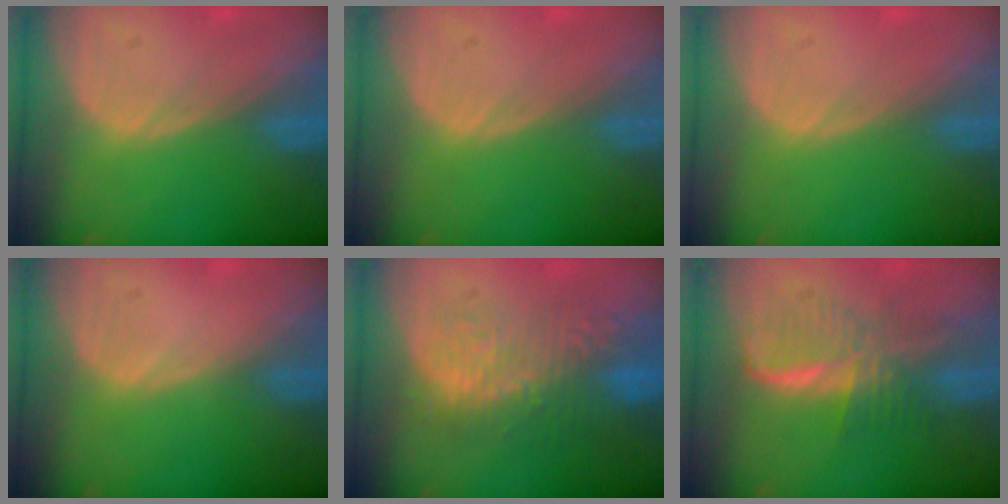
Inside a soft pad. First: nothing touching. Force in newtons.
{"total": 0.0}
{"total": 0.0}
{"total": 0.0}
{"total": 11.1, "press": 9.7, "slide": 5.5}
{"total": 6.2, "press": 6.2, "slide": 0.4}